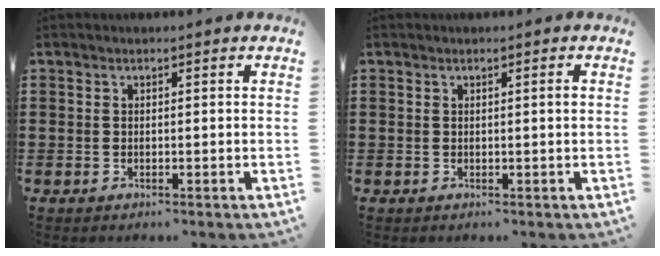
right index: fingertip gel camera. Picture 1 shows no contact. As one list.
[{"total": 0.7, "force": [0.1, 0.0, 0.7], "torque": [-0.011, 0.000, 0.002]}]